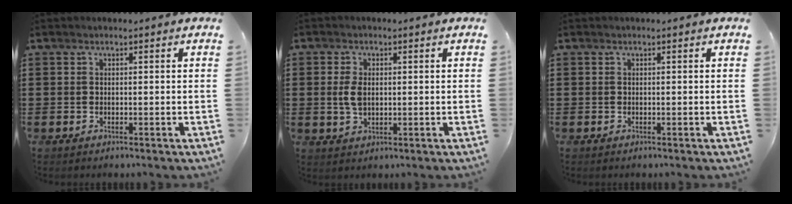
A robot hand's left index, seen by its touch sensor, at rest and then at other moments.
{"total": 3.7, "force": [0.4, 2.1, 3.0], "torque": [-0.078, 0.001, 0.003]}
{"total": 0.0}